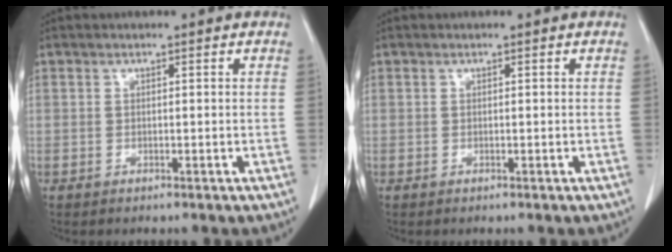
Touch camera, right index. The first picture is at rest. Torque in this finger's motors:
{"motor_torque": [0.00, 0.00, 0.00, 0.00]}